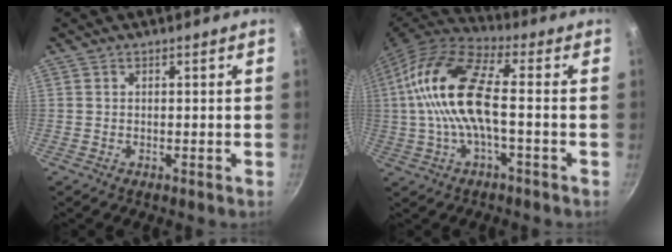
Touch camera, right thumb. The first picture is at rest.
{"total": 15.9, "force": [-0.4, 6.3, 14.6], "torque": [-0.293, 0.032, -0.023]}